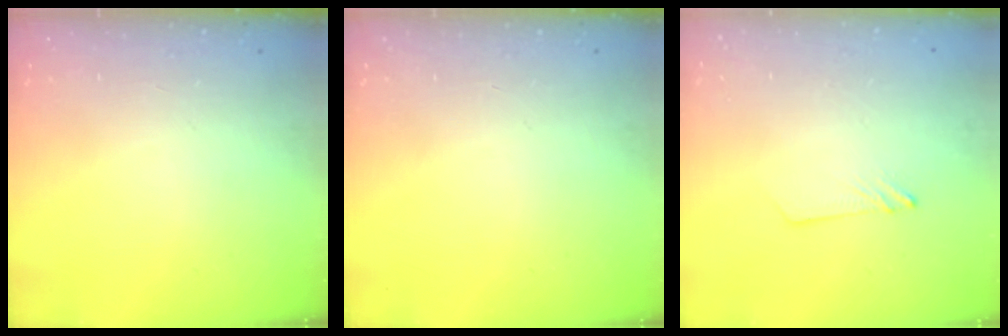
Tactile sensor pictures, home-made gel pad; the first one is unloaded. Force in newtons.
{"total": 0.0}
{"total": 1.5, "press": 1.5, "slide": 0.1}